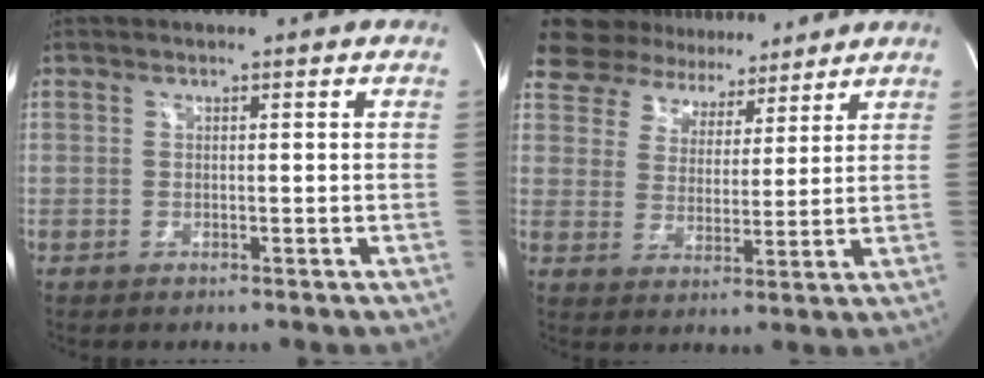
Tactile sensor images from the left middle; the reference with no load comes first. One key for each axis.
{"total": 13.1, "fx": 11.2, "fy": 5.9, "fz": 3.3, "tx": -0.061, "ty": 0.030, "tz": 0.178}